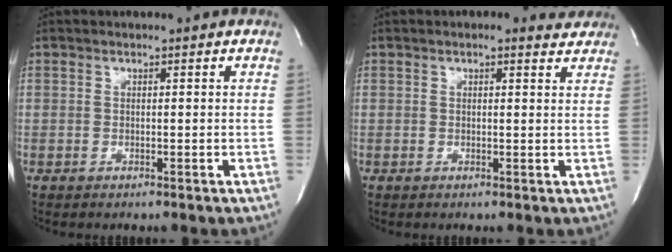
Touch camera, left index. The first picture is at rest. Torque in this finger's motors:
{"motor_torque": [0.34, -0.19, 0.07, -0.01]}